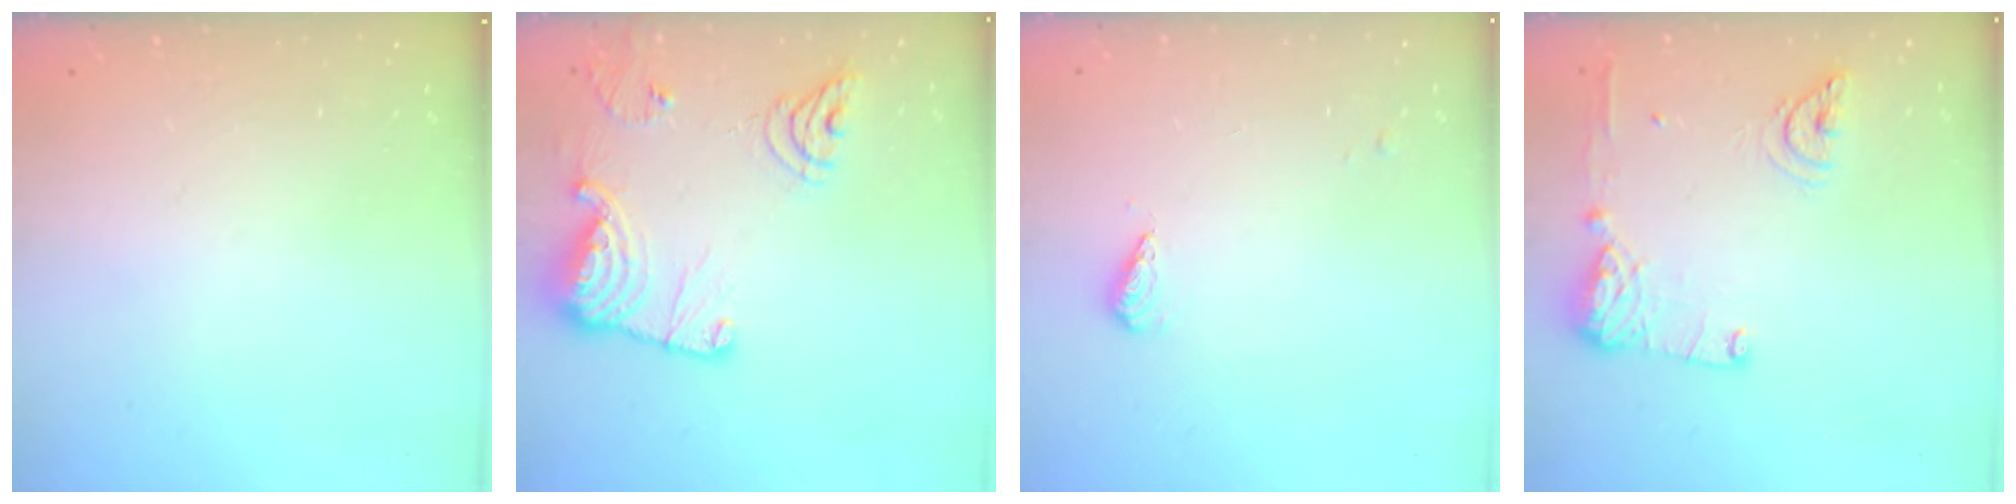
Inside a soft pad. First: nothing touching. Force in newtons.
{"total": 16.6, "press": 16.5, "slide": 1.8}
{"total": 3.6, "press": 3.5, "slide": 1.1}
{"total": 12.7, "press": 12.4, "slide": 2.7}